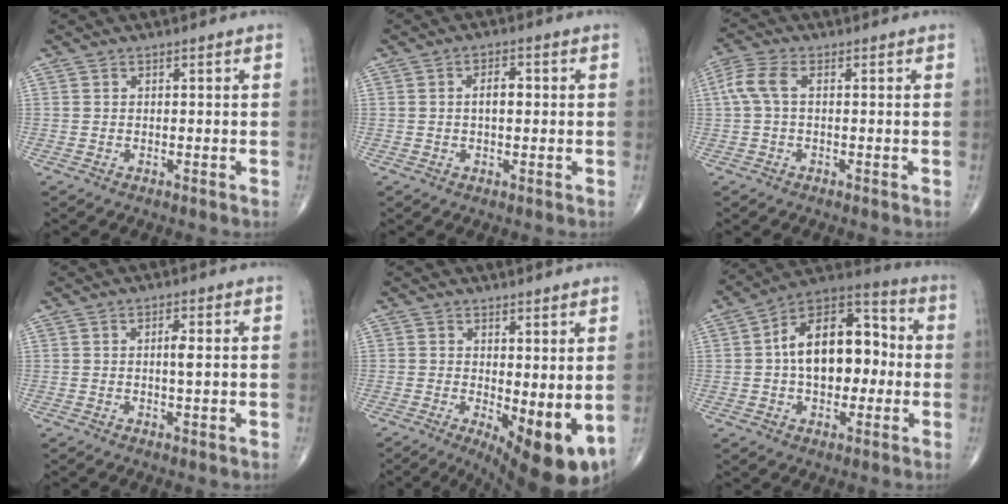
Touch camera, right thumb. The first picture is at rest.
{"total": 3.6, "force": [0.3, 1.8, 3.1], "torque": [-0.050, 0.008, 0.003]}
{"total": 4.8, "force": [0.4, 2.2, 4.2], "torque": [-0.116, 0.014, 0.002]}
{"total": 2.6, "force": [0.2, 0.5, 2.5], "torque": [-0.043, -0.002, 0.001]}
{"total": 11.0, "force": [-1.2, 4.0, 10.2], "torque": [-0.137, -0.024, -0.006]}
{"total": 17.8, "force": [0.3, 10.8, 14.2], "torque": [-0.190, 0.040, -0.005]}